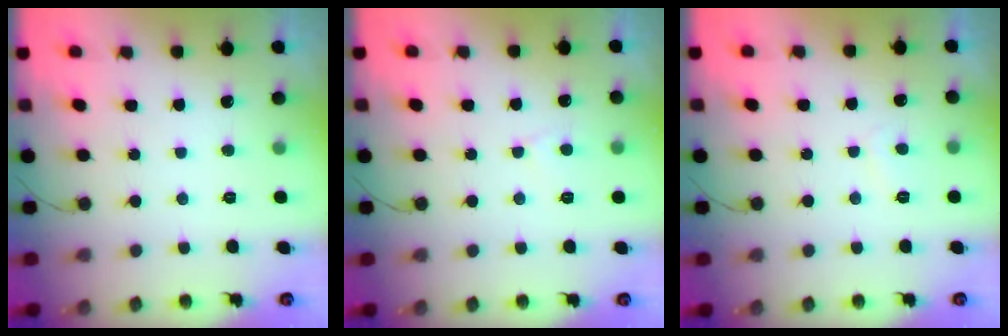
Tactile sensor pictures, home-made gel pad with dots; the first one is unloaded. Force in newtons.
{"total": 3.2, "press": 3.2, "slide": 0.3}
{"total": 1.1, "press": 1.0, "slide": 0.4}